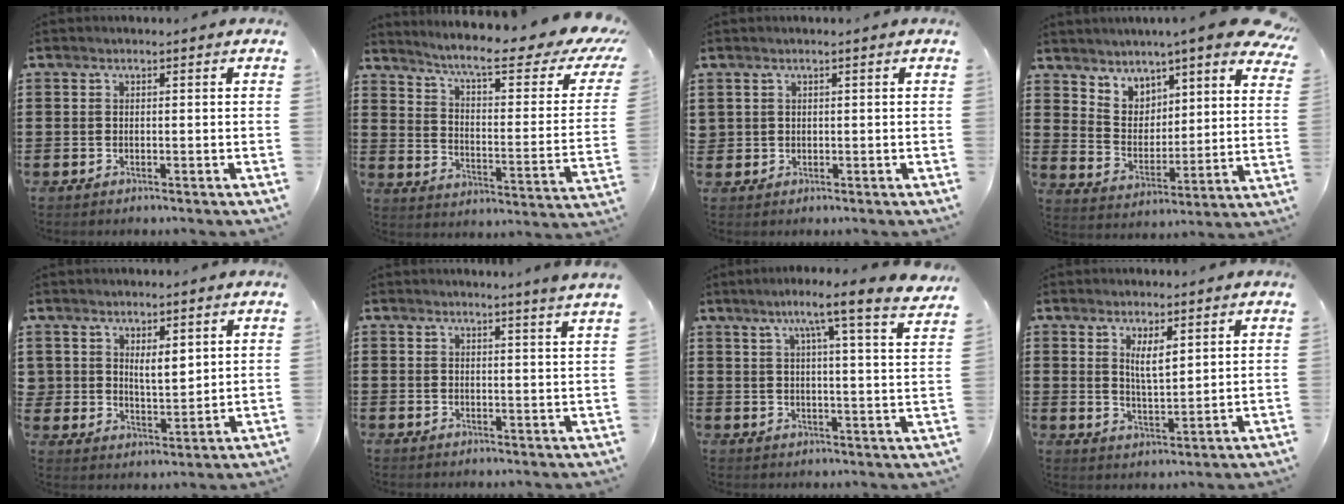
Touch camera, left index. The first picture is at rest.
{"total": 9.5, "force": [6.9, 0.8, 6.4], "torque": [-0.132, -0.049, 0.106]}
{"total": 0.8, "force": [0.4, 0.7, 0.2], "torque": [-0.006, 0.005, 0.007]}
{"total": 5.7, "force": [5.3, 1.8, 1.1], "torque": [-0.055, -0.040, 0.091]}
{"total": 4.0, "force": [2.8, 2.3, 1.7], "torque": [-0.029, -0.003, 0.047]}
{"total": 2.5, "force": [2.2, -1.0, 0.7], "torque": [-0.018, -0.011, 0.040]}
{"total": 7.2, "force": [5.4, -0.8, 4.7], "torque": [-0.095, -0.033, 0.080]}
{"total": 4.5, "force": [2.2, 1.4, 3.7], "torque": [-0.070, 0.001, 0.036]}